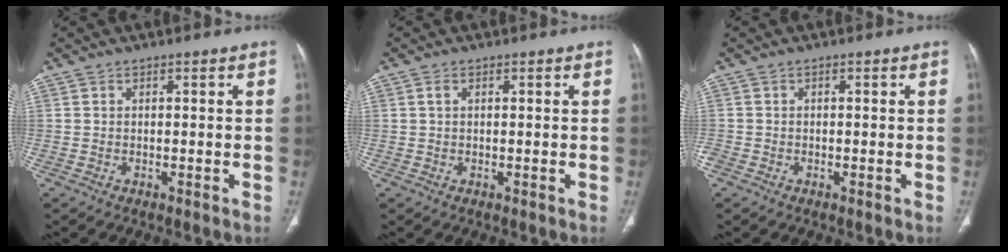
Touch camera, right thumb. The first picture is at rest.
{"total": 1.2, "force": [0.5, 0.6, 0.9], "torque": [-0.021, 0.007, 0.011]}
{"total": 1.0, "force": [-0.4, 0.9, 0.4], "torque": [-0.008, 0.001, -0.009]}